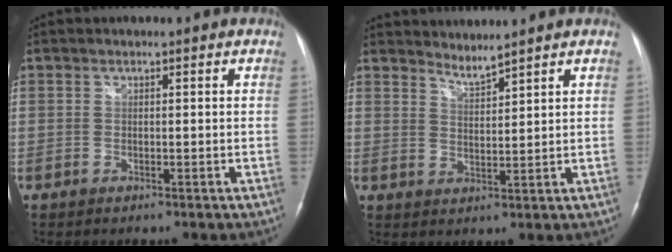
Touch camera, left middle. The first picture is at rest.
{"total": 2.6, "force": [2.5, -0.6, 0.2], "torque": [-0.006, -0.007, 0.052]}